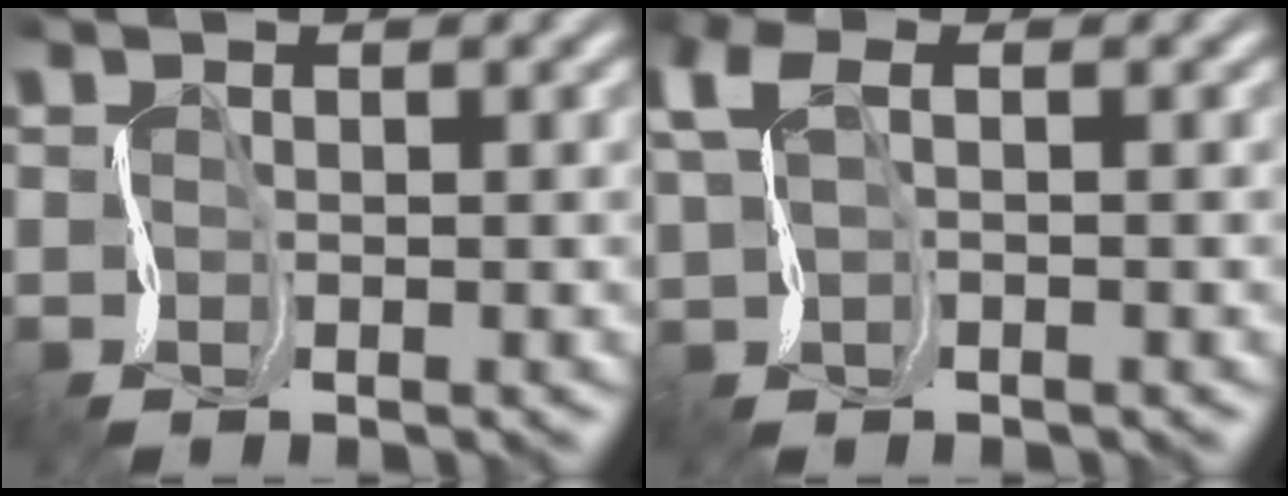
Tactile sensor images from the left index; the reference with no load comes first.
{"total": 2.9, "force": [1.6, 0.9, 2.3], "torque": [-0.059, 0.013, 0.024]}